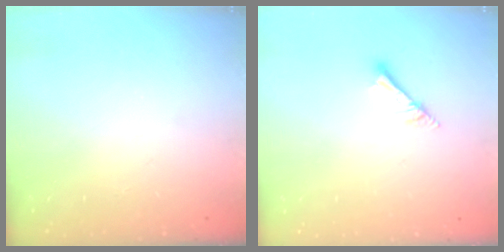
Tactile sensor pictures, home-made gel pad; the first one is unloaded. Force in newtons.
{"total": 1.7, "press": 1.6, "slide": 0.1}